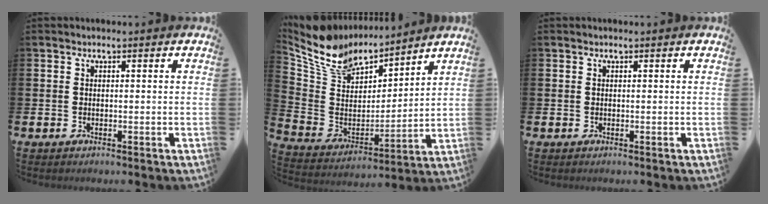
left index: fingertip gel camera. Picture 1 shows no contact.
{"total": 10.5, "force": [9.4, 4.0, 2.1], "torque": [-0.099, -0.063, 0.172]}
{"total": 0.0}